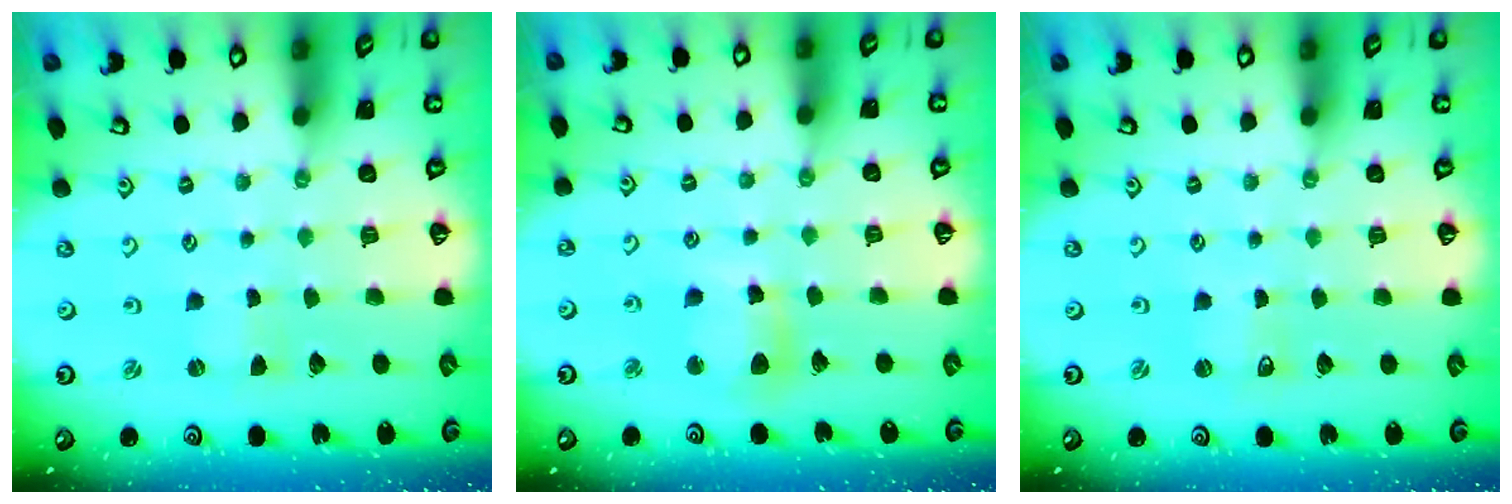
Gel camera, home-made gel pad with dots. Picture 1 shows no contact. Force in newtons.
{"total": 9.5, "press": 9.4, "slide": 1.4}
{"total": 1.5, "press": 1.5, "slide": 0.1}